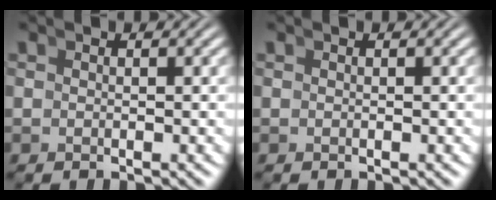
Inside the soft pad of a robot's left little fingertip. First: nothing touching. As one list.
[{"total": 0.0}]